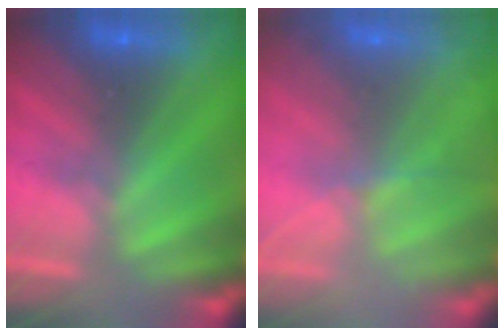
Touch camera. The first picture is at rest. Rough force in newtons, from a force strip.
{"total": 7.3}